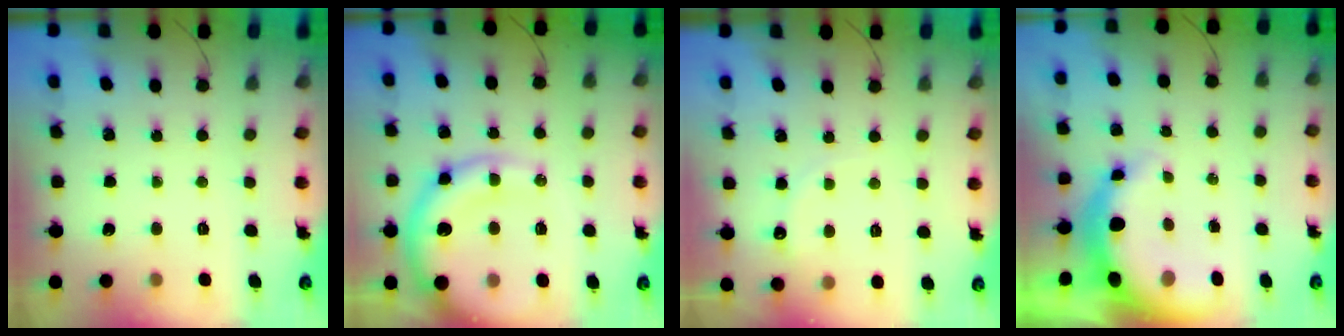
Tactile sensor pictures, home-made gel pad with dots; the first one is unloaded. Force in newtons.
{"total": 14.6, "press": 14.1, "slide": 3.7}
{"total": 5.9, "press": 5.8, "slide": 1.3}
{"total": 10.5, "press": 10.2, "slide": 2.2}